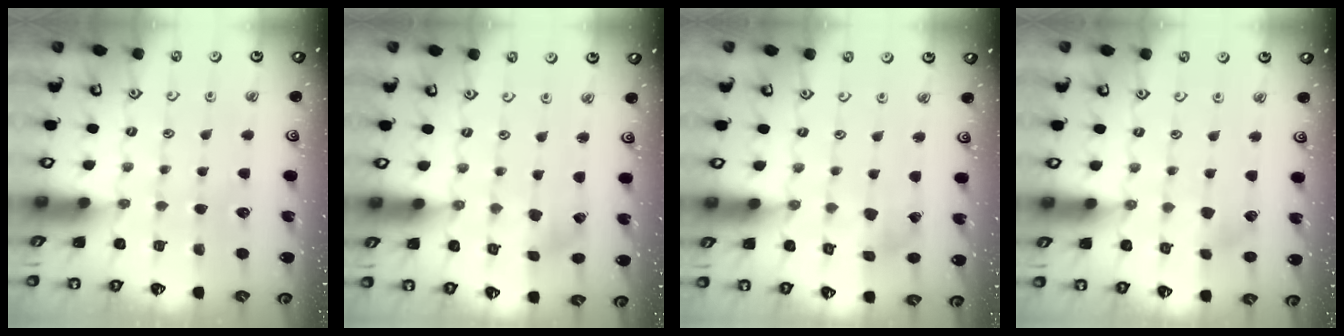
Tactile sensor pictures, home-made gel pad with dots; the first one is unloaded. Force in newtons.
{"total": 0.8, "press": 0.8, "slide": 0.2}
{"total": 2.4, "press": 2.4, "slide": 0.5}
{"total": 3.1, "press": 3.1, "slide": 0.5}